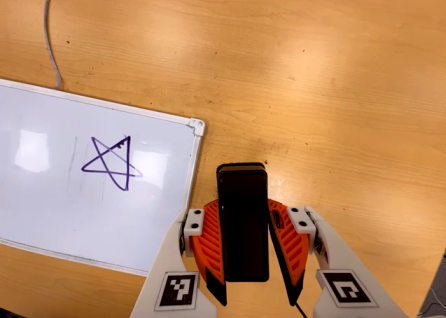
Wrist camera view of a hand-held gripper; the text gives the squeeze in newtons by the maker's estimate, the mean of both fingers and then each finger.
{"total": 6.8, "left": 5.4, "right": 8.2}